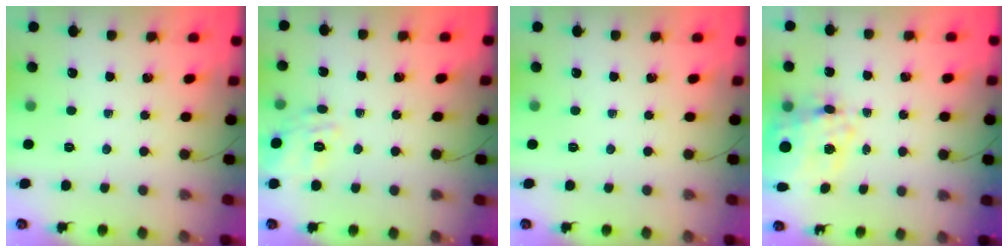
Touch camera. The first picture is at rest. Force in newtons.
{"total": 7.5, "press": 7.4, "slide": 0.8}
{"total": 0.0}
{"total": 17.0, "press": 16.6, "slide": 3.6}